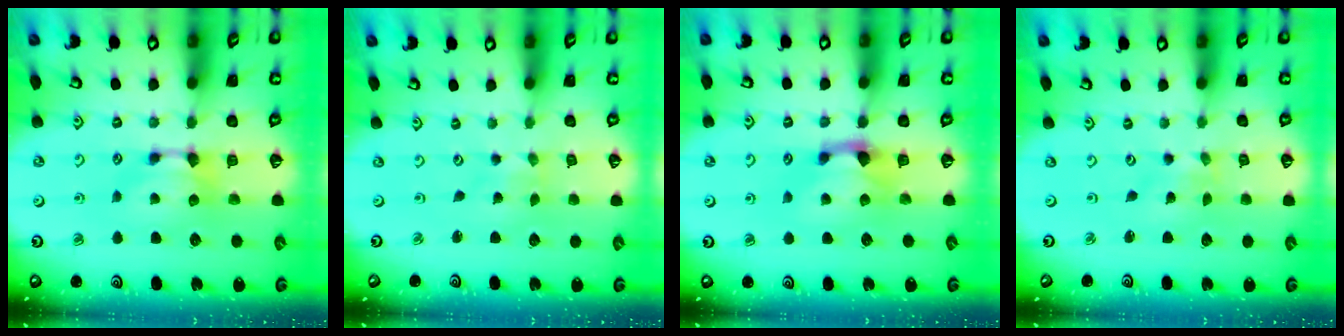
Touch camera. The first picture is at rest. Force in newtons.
{"total": 4.1, "press": 4.1, "slide": 0.3}
{"total": 1.3, "press": 0.5, "slide": 1.2}
{"total": 5.4, "press": 5.4, "slide": 0.7}